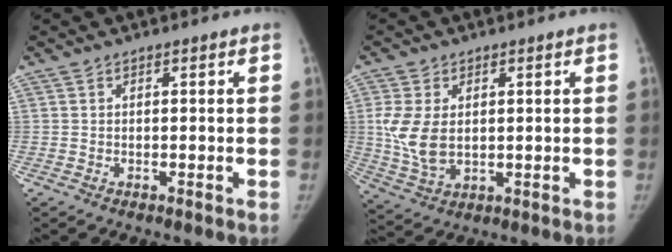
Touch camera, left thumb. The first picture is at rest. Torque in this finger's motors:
{"motor_torque": [2.09, 2.09, 1.35, -0.59, 0.08]}